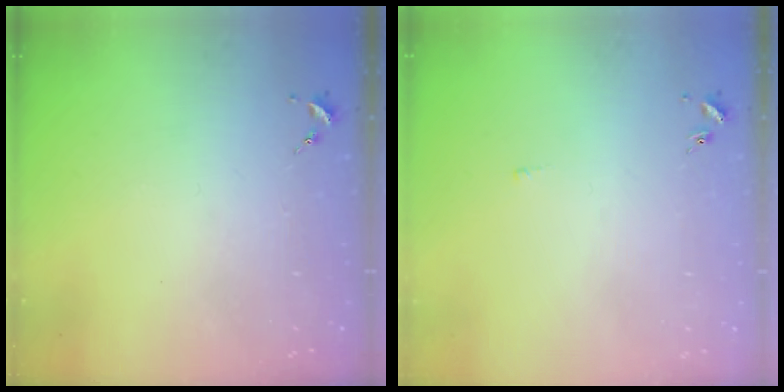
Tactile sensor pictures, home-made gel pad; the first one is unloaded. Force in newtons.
{"total": 2.0, "press": 1.9, "slide": 0.4}